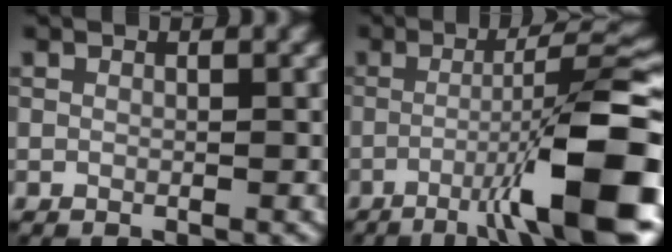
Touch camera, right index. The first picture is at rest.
{"total": 11.1, "force": [-4.1, 1.4, 10.2], "torque": [-0.138, 0.017, -0.069]}